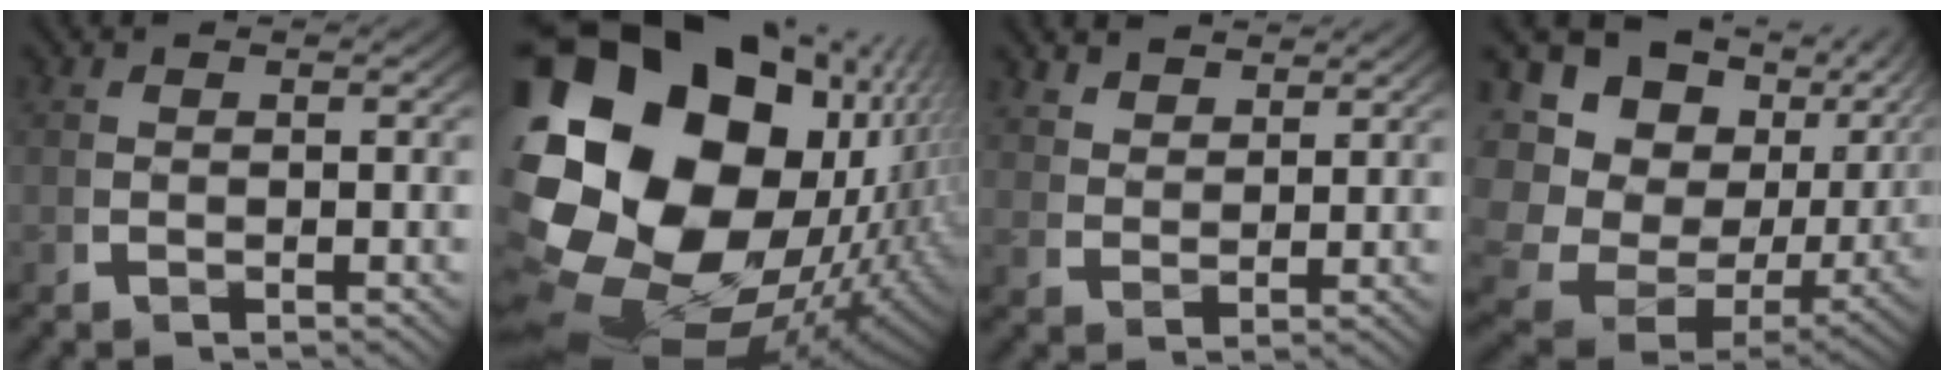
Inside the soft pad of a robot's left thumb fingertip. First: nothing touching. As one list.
[{"total": 29.9, "force": [-2.1, 21.4, 20.8], "torque": [-0.420, -0.092, 0.001]}, {"total": 3.5, "force": [3.4, 0.8, 0.6], "torque": [-0.005, 0.001, 0.068]}, {"total": 17.5, "force": [1.1, 13.5, 11.2], "torque": [-0.215, -0.024, 0.012]}]